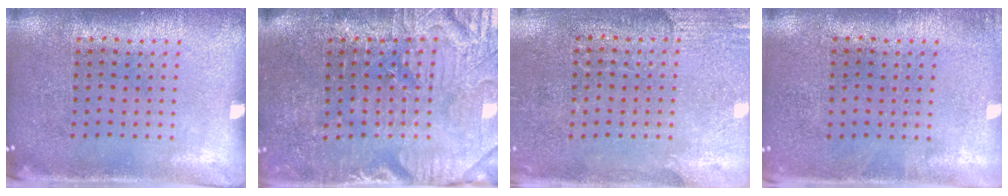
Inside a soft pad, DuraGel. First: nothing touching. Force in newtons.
{"total": 4.0, "press": 3.9, "slide": 1.0}
{"total": 2.7, "press": 2.5, "slide": 1.1}
{"total": 0.7, "press": 0.7, "slide": 0.1}